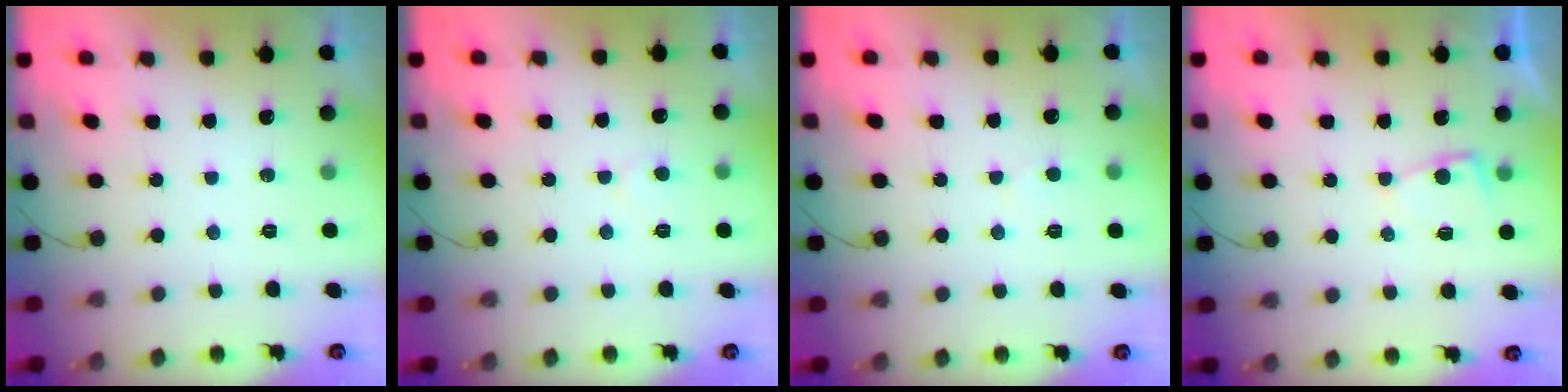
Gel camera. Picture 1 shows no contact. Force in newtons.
{"total": 3.0, "press": 3.0, "slide": 0.2}
{"total": 3.2, "press": 3.2, "slide": 0.4}
{"total": 2.9, "press": 2.9, "slide": 0.3}